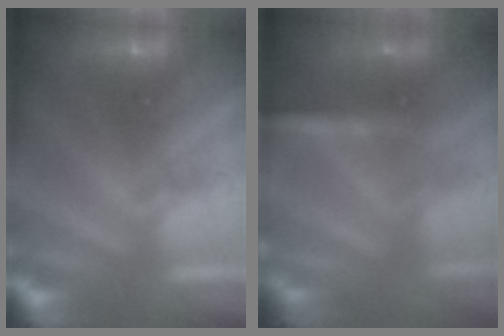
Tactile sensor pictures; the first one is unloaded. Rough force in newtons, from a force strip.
{"total": 2.8}